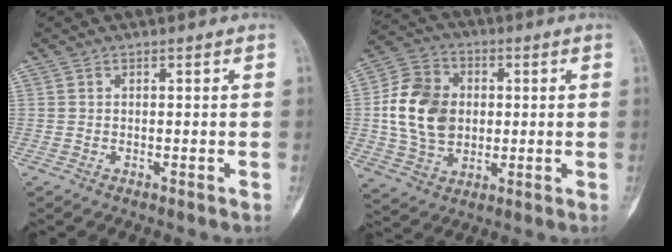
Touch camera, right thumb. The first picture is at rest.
{"total": 14.2, "force": [0.7, 10.9, 9.0], "torque": [-0.147, 0.010, 0.013]}